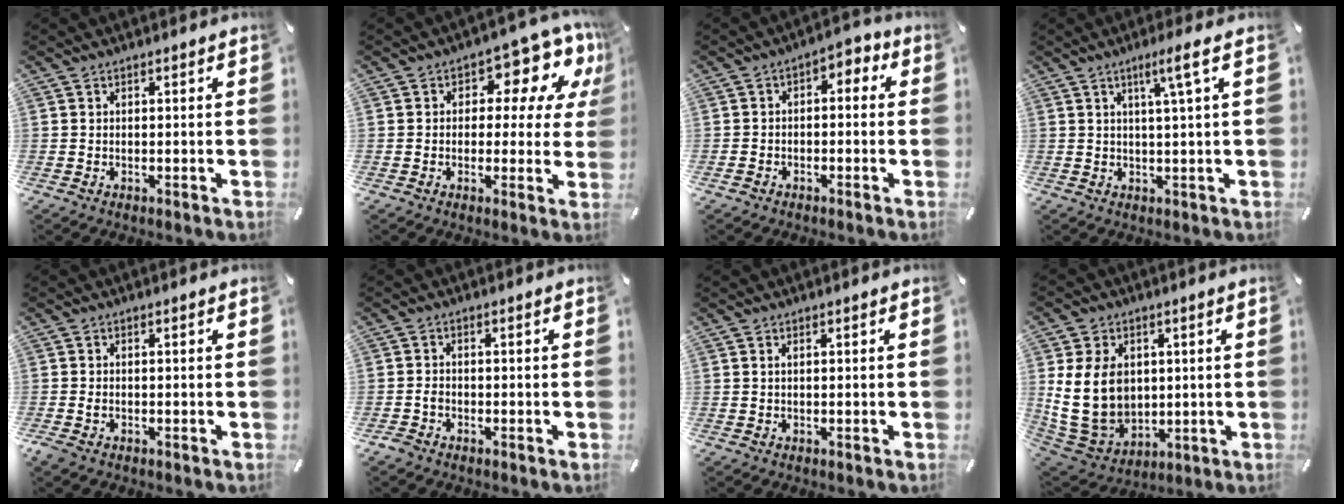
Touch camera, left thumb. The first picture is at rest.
{"total": 12.0, "force": [5.4, 7.0, 8.2], "torque": [-0.097, -0.037, 0.089]}
{"total": 4.0, "force": [-2.3, 2.7, 1.7], "torque": [-0.022, 0.015, -0.047]}
{"total": 5.8, "force": [2.4, 0.0, 5.3], "torque": [-0.101, -0.004, 0.035]}
{"total": 1.0, "force": [-0.6, 0.6, 0.4], "torque": [-0.009, 0.000, -0.012]}
{"total": 2.0, "force": [-1.2, 1.5, 0.6], "torque": [-0.011, 0.007, -0.025]}
{"total": 0.6, "force": [0.1, 0.0, 0.5], "torque": [-0.010, 0.000, 0.002]}
{"total": 14.9, "force": [2.6, 12.0, 8.5], "torque": [-0.183, -0.017, 0.050]}